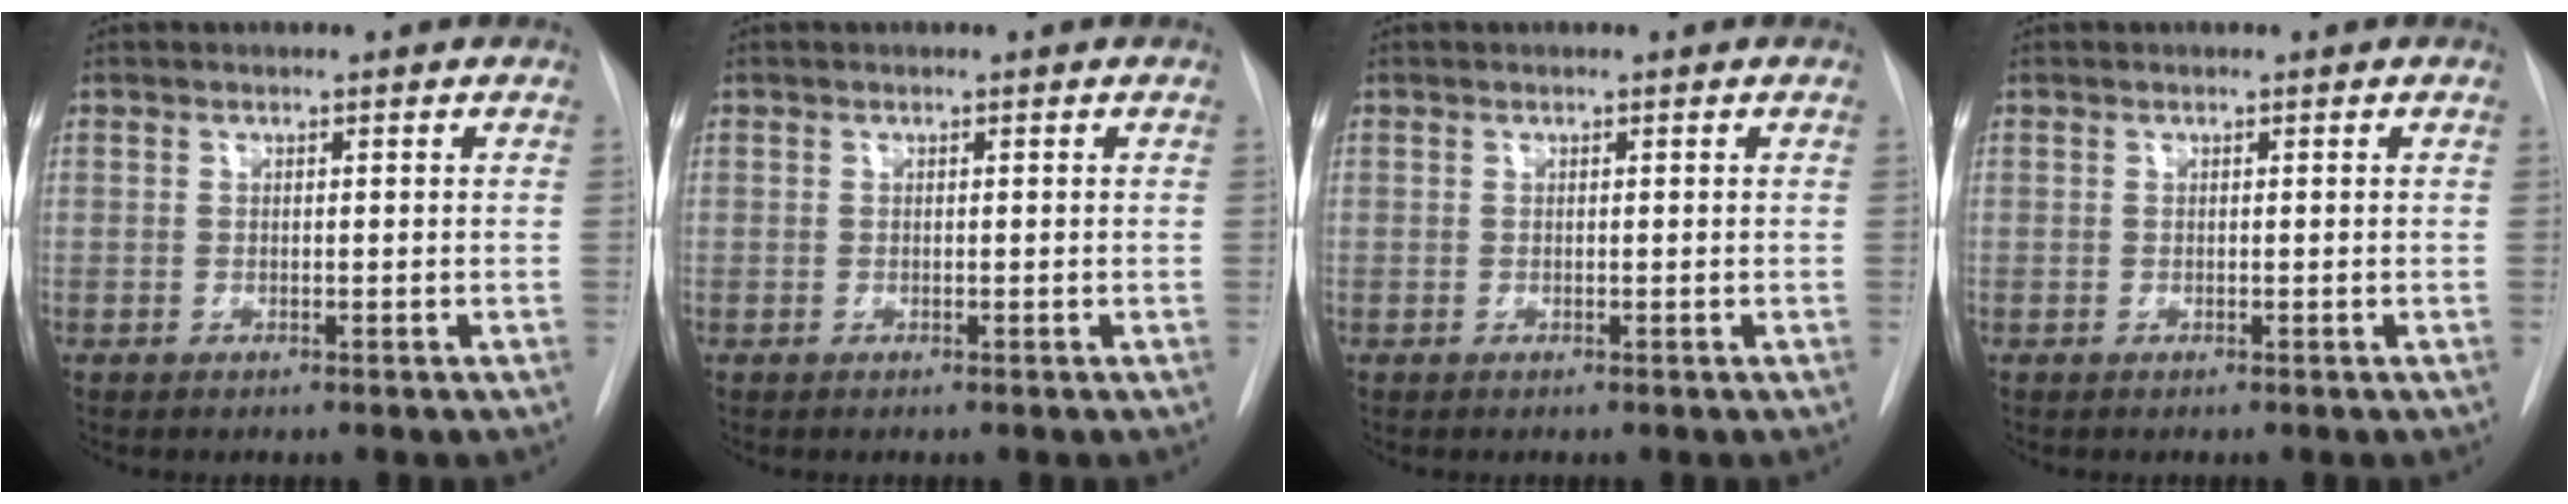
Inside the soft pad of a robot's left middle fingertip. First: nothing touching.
{"total": 0.0}
{"total": 0.0}
{"total": 0.0}